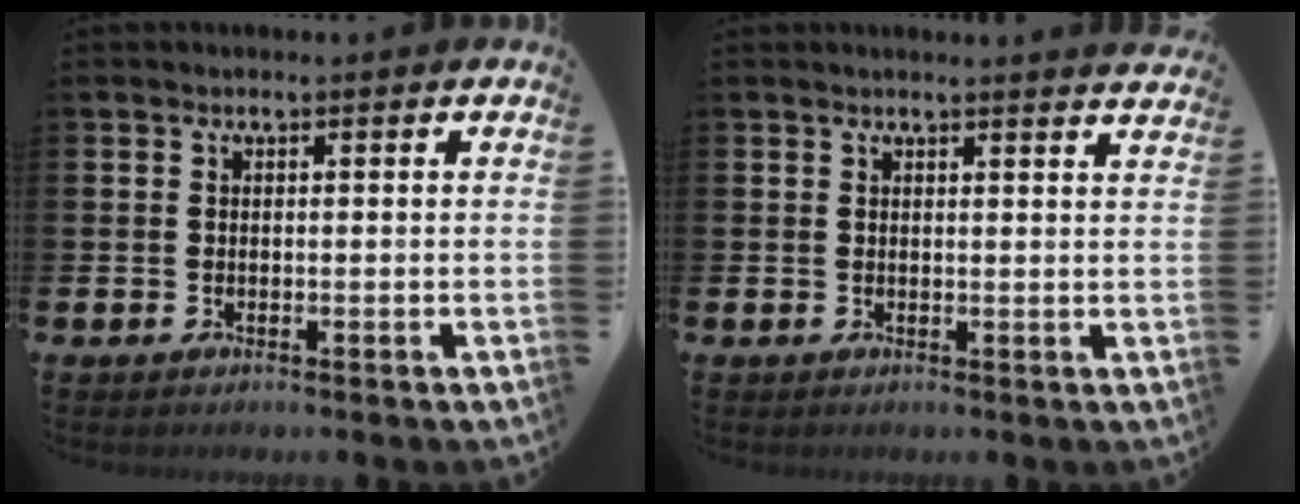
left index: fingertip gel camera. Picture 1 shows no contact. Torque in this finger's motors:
{"motor_torque": [0.90, -1.24, 0.39, 0.04]}